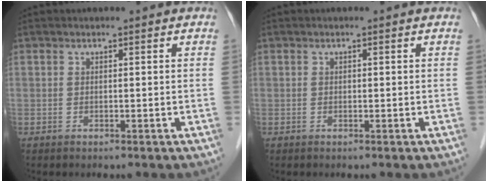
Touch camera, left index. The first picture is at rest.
{"total": 0.0}